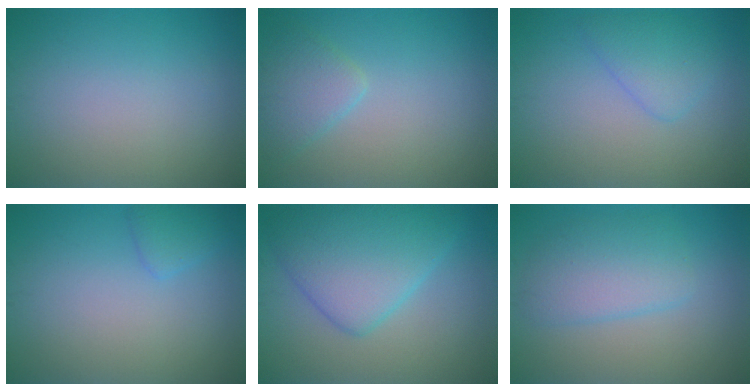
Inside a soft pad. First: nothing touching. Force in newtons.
{"total": 2.5, "press": 2.5, "slide": 0.2}
{"total": 2.6, "press": 2.6, "slide": 0.0}
{"total": 1.4, "press": 1.4, "slide": 0.1}
{"total": 6.8, "press": 6.7, "slide": 0.2}
{"total": 3.9, "press": 3.9, "slide": 0.1}